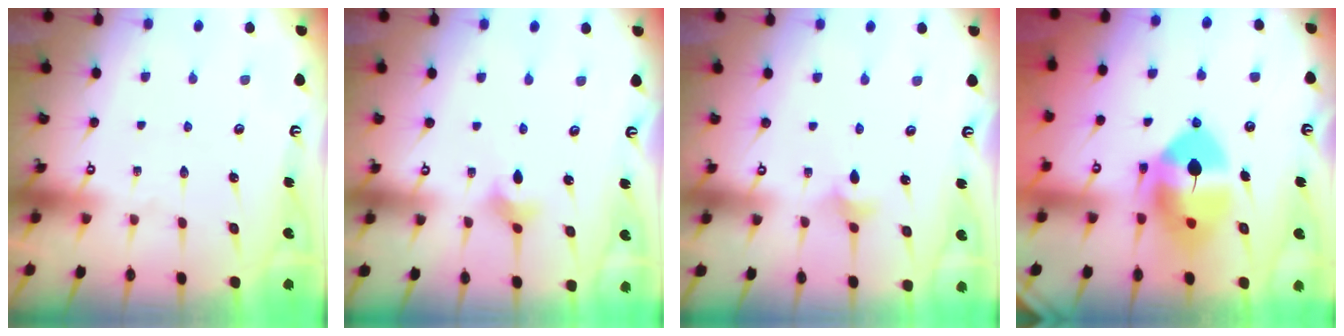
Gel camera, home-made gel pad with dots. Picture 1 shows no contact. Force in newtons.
{"total": 2.7, "press": 2.7, "slide": 0.5}
{"total": 3.3, "press": 3.2, "slide": 0.8}
{"total": 13.6, "press": 13.4, "slide": 2.1}